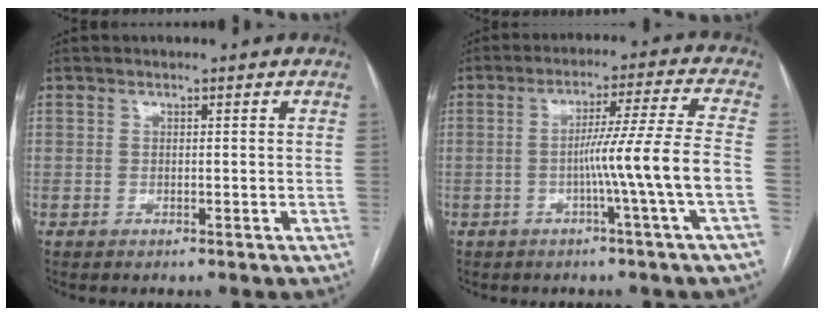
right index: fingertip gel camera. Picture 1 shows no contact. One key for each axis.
{"total": 9.5, "fx": -2.6, "fy": -2.5, "fz": 8.8, "tx": -0.145, "ty": 0.006, "tz": -0.042}